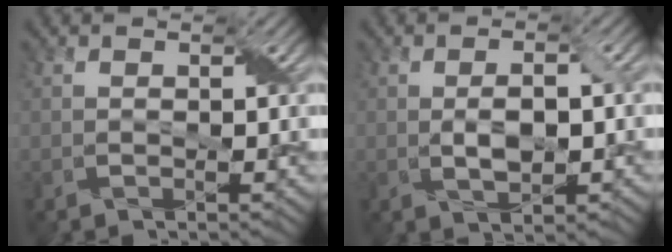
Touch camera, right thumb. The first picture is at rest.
{"total": 3.9, "force": [-0.2, 1.8, 3.4], "torque": [-0.065, -0.001, -0.002]}